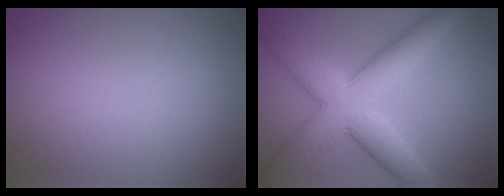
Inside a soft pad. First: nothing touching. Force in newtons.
{"total": 8.2, "press": 8.2, "slide": 0.5}